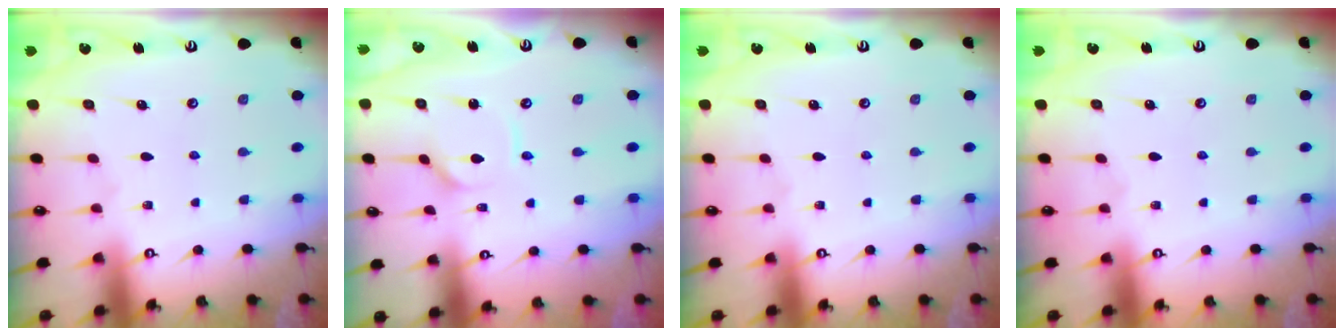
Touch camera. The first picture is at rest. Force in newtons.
{"total": 2.2, "press": 2.2, "slide": 0.4}
{"total": 0.0}
{"total": 0.0}